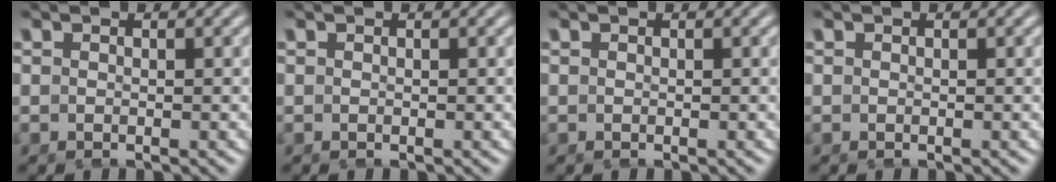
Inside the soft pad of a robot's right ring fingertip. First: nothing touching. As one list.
[{"total": 0.0}, {"total": 0.0}, {"total": 0.0}]